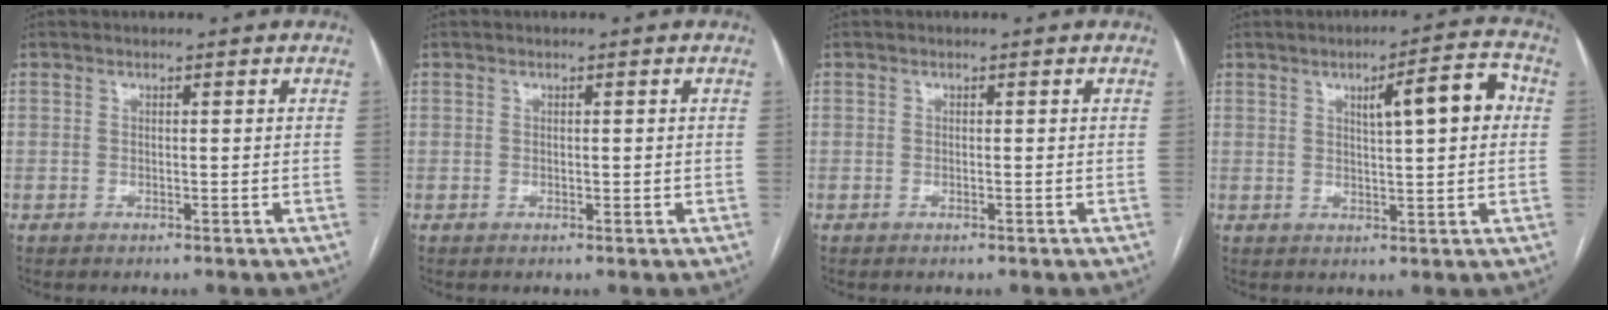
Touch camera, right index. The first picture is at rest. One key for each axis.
{"total": 0.5, "fx": 0.0, "fy": 0.3, "fz": 0.4, "tx": -0.004, "ty": 0.000, "tz": 0.003}
{"total": 0.0}
{"total": 7.7, "fx": 1.9, "fy": 1.2, "fz": 7.4, "tx": -0.106, "ty": 0.018, "tz": 0.027}